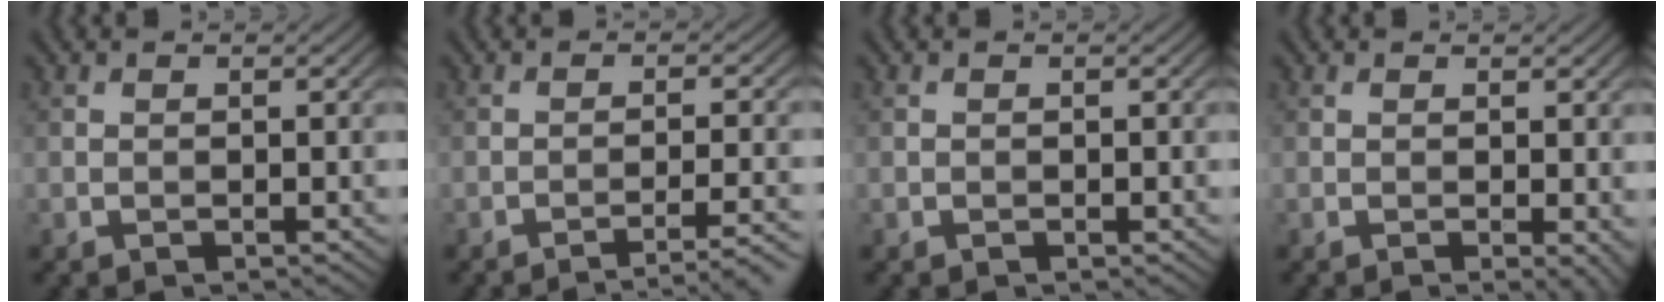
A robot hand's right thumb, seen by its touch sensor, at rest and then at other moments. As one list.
[{"total": 4.5, "force": [-3.0, 0.5, 3.3], "torque": [-0.050, 0.013, -0.055]}, {"total": 0.0}, {"total": 2.0, "force": [0.1, 0.3, 2.0], "torque": [-0.028, -0.003, 0.002]}]